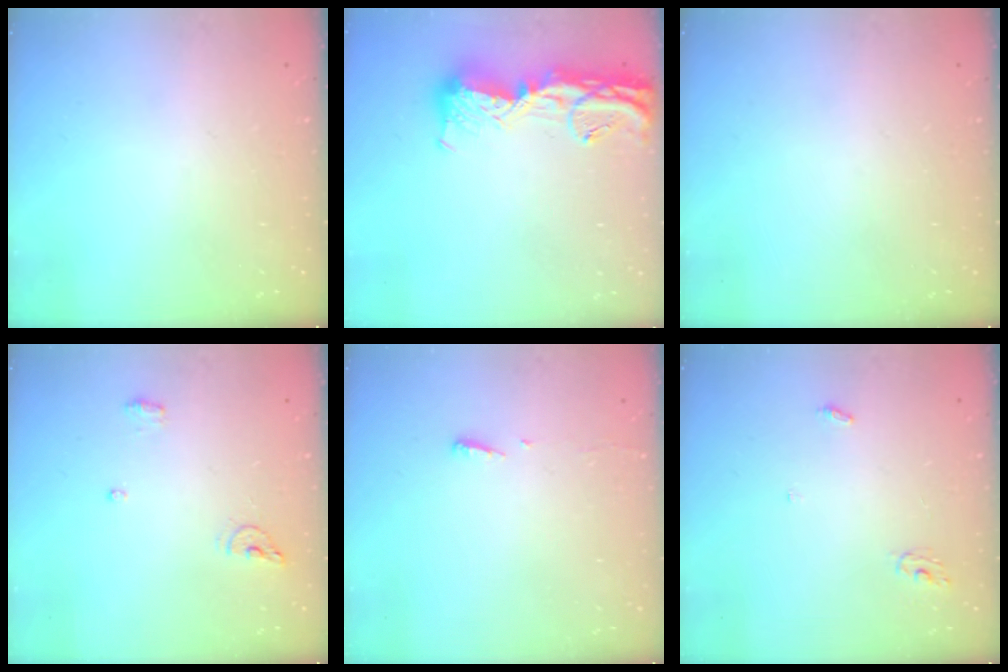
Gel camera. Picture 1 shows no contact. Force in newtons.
{"total": 15.2, "press": 15.2, "slide": 1.3}
{"total": 0.0}
{"total": 6.2, "press": 6.0, "slide": 1.4}
{"total": 6.5, "press": 2.8, "slide": 5.8}
{"total": 3.2, "press": 3.2, "slide": 0.2}